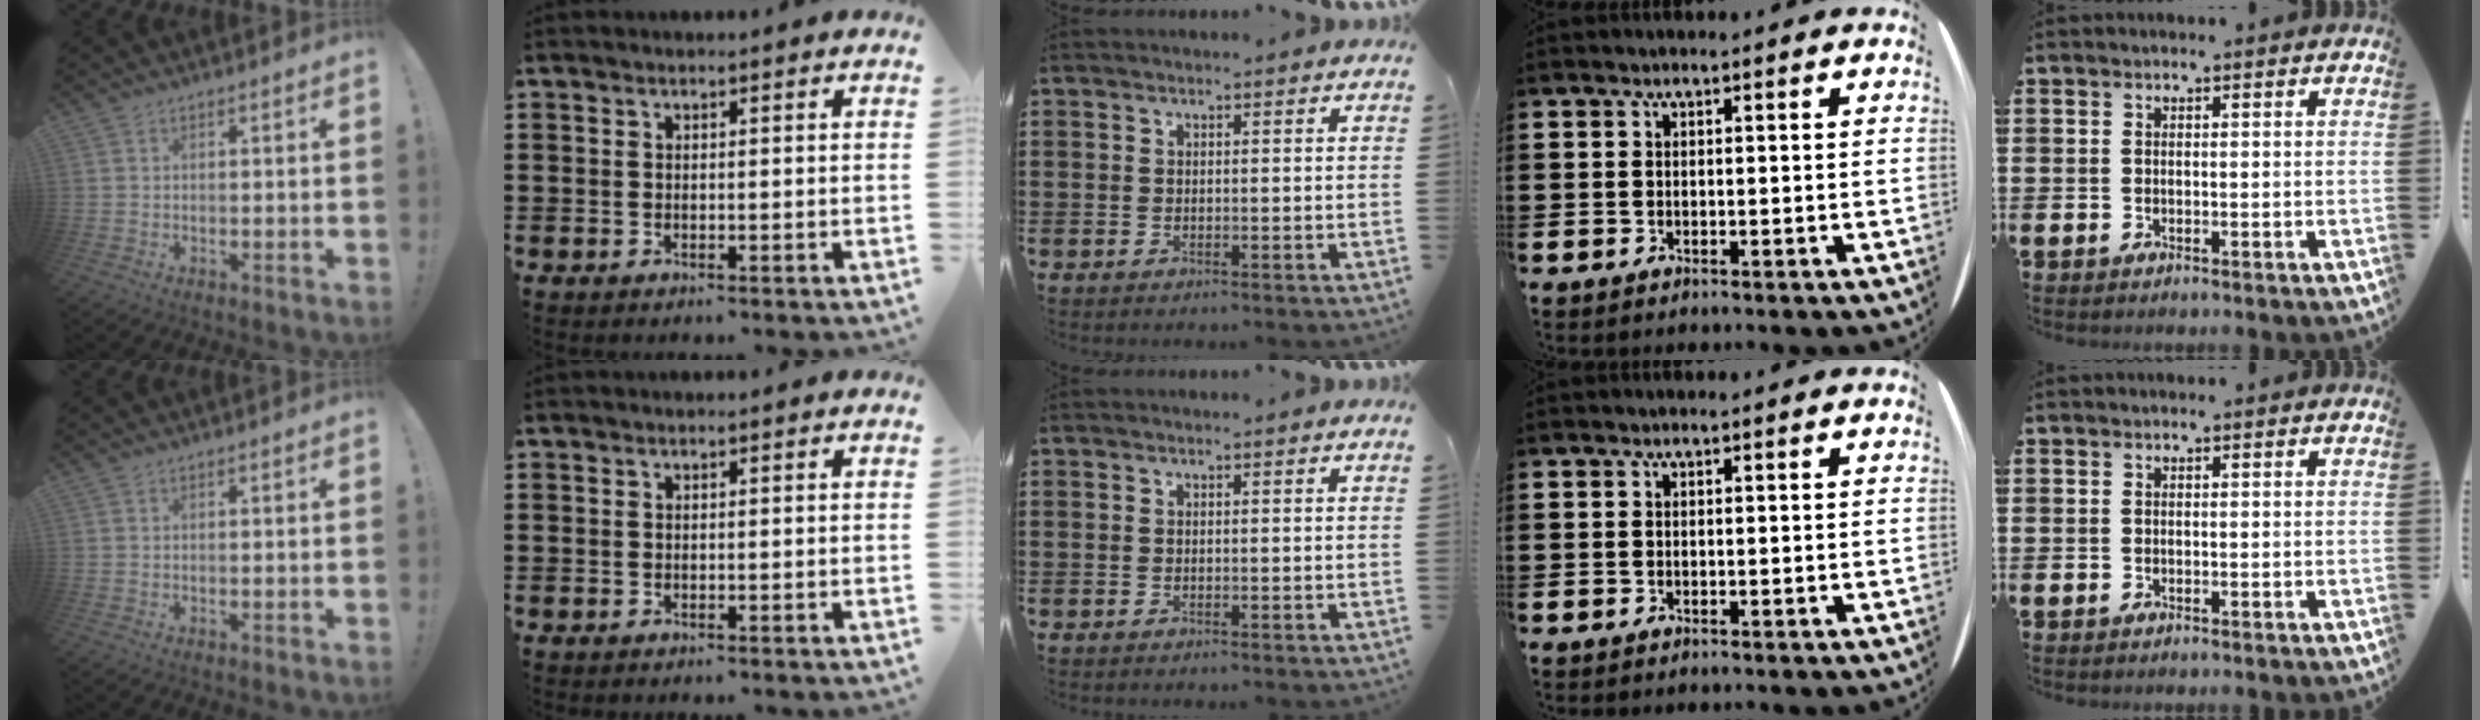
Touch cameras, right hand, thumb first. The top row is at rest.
{}